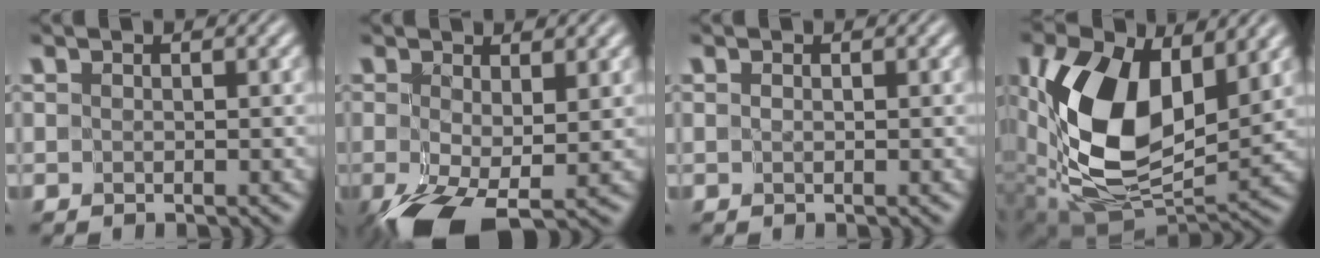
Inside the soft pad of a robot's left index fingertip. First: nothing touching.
{"total": 6.2, "force": [-2.3, 2.9, 5.0], "torque": [-0.115, -0.022, -0.037]}
{"total": 0.0}
{"total": 13.1, "force": [2.8, 8.0, 9.9], "torque": [-0.204, -0.015, 0.054]}